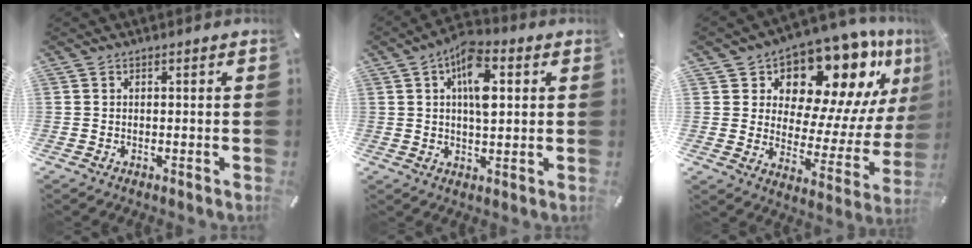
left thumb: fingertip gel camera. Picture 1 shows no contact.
{"total": 10.3, "force": [3.0, 5.0, 8.5], "torque": [-0.135, -0.001, 0.049]}
{"total": 14.4, "force": [10.8, 7.4, 6.0], "torque": [-0.082, -0.110, 0.179]}